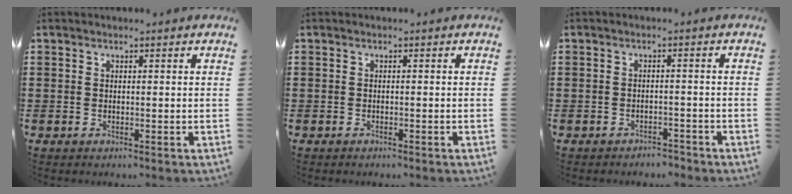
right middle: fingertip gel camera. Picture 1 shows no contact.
{"total": 0.6, "force": [-0.5, 0.0, 0.1], "torque": [-0.005, -0.003, -0.010]}
{"total": 1.8, "force": [-1.7, 0.2, -0.2], "torque": [-0.004, 0.002, -0.039]}